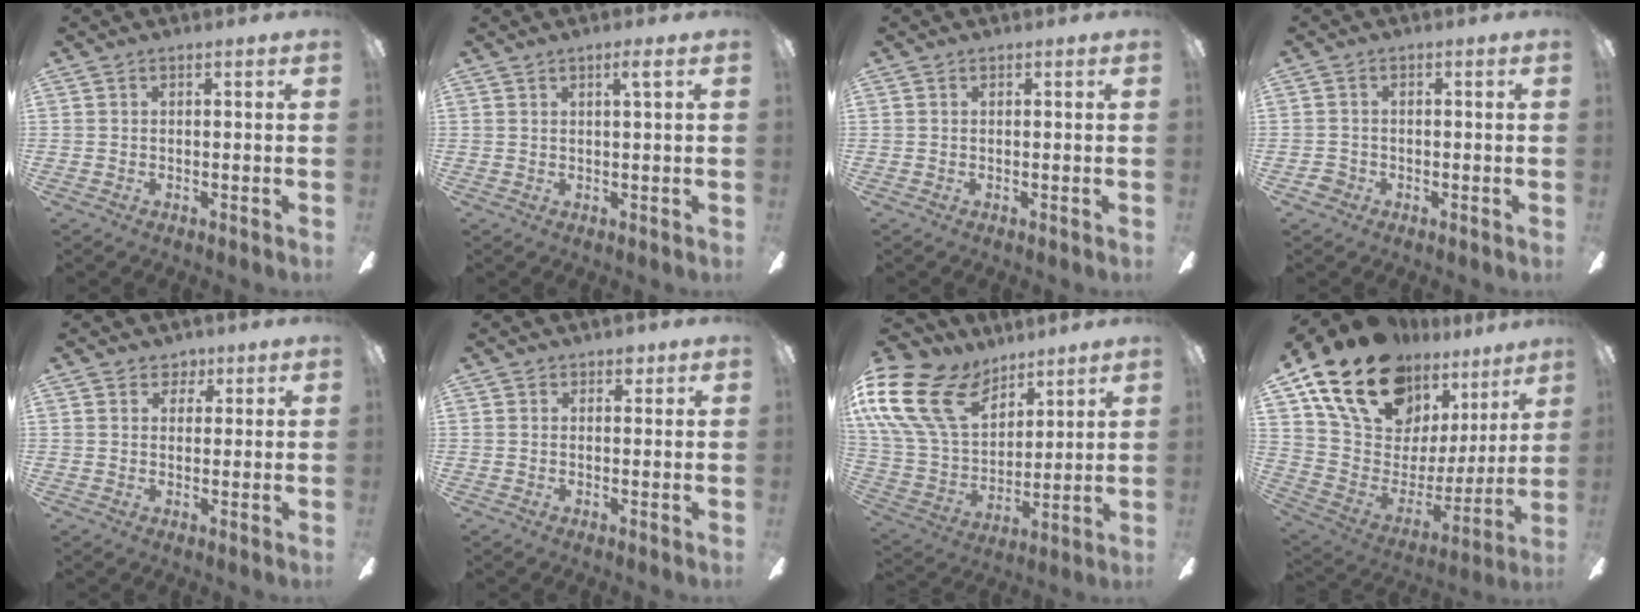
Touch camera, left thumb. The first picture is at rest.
{"total": 2.1, "force": [1.3, -0.1, 1.6], "torque": [-0.035, 0.000, 0.021]}
{"total": 0.0}
{"total": 2.3, "force": [-1.2, 1.9, 0.5], "torque": [-0.007, 0.008, -0.026]}
{"total": 3.6, "force": [2.1, 2.8, 0.8], "torque": [0.001, -0.004, 0.034]}
{"total": 1.8, "force": [1.2, 1.3, 0.5], "torque": [0.006, -0.002, 0.018]}
{"total": 22.7, "force": [11.8, 14.5, 12.8], "torque": [-0.290, -0.060, 0.215]}
{"total": 20.3, "force": [15.7, 9.5, 8.7], "torque": [-0.166, -0.108, 0.288]}